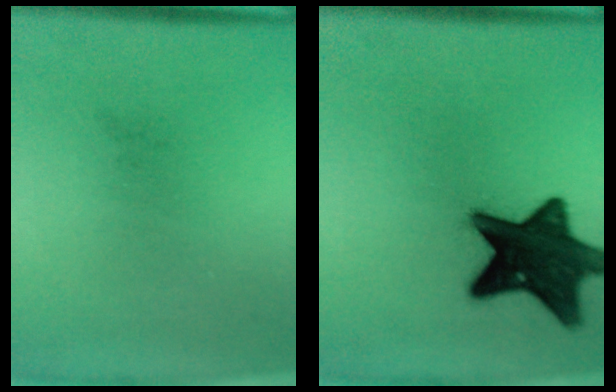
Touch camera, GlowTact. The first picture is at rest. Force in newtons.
{"total": 16.6}